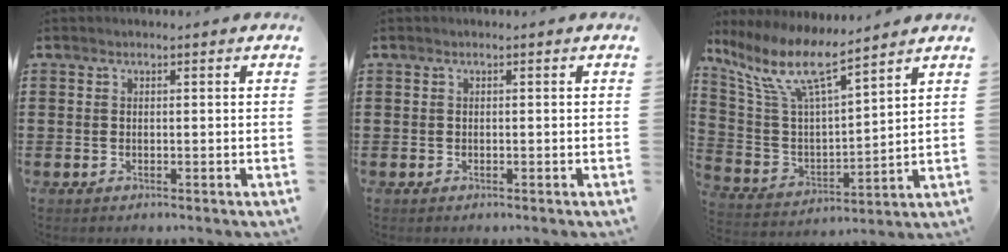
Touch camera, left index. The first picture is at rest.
{"total": 0.0}
{"total": 10.0, "force": [7.5, 1.9, 6.4], "torque": [-0.160, -0.044, 0.125]}